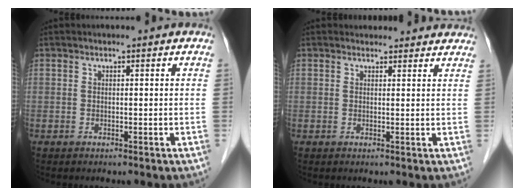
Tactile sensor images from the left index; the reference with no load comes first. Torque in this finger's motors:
{"motor_torque": [0.24, -0.32, -0.02, -0.07]}